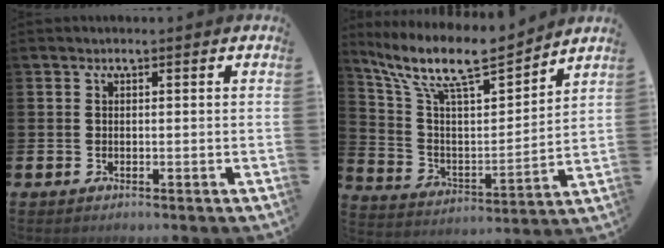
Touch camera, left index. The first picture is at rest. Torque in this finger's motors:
{"motor_torque": [1.10, -0.83, 0.57, 0.21]}